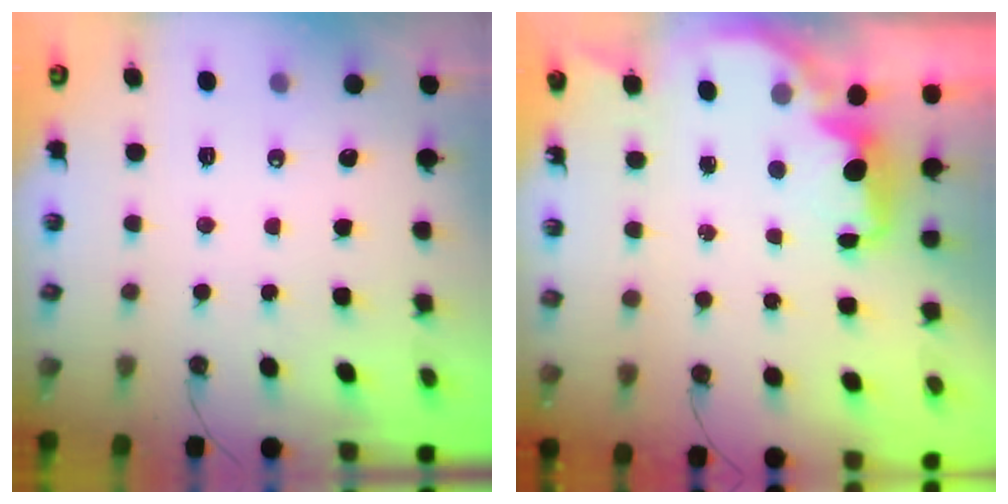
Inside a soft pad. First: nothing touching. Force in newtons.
{"total": 2.5, "press": 2.4, "slide": 0.8}